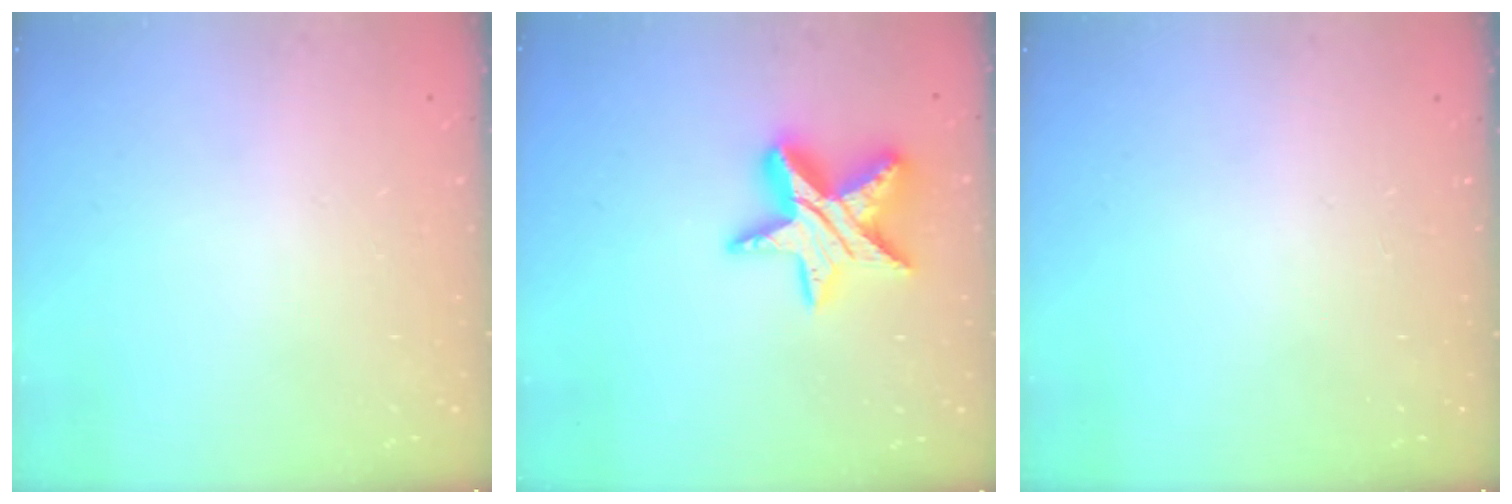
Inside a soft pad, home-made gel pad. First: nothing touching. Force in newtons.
{"total": 15.3, "press": 15.2, "slide": 1.1}
{"total": 0.0}